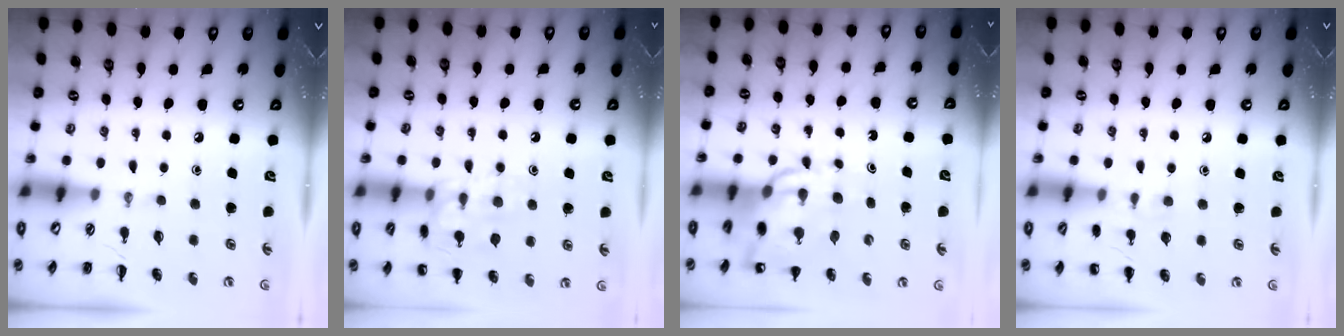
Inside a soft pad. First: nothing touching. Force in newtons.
{"total": 14.3, "press": 14.3, "slide": 1.0}
{"total": 13.3, "press": 12.7, "slide": 3.9}
{"total": 5.8, "press": 5.5, "slide": 1.9}